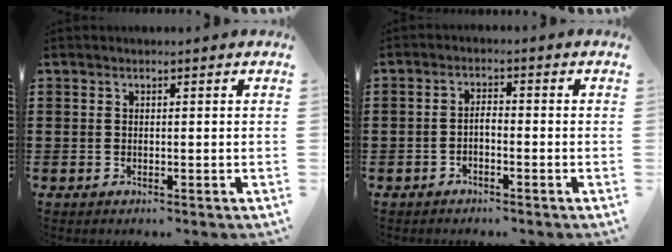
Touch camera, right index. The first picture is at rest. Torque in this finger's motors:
{"motor_torque": [0.47, -0.14, 0.04, 0.00]}